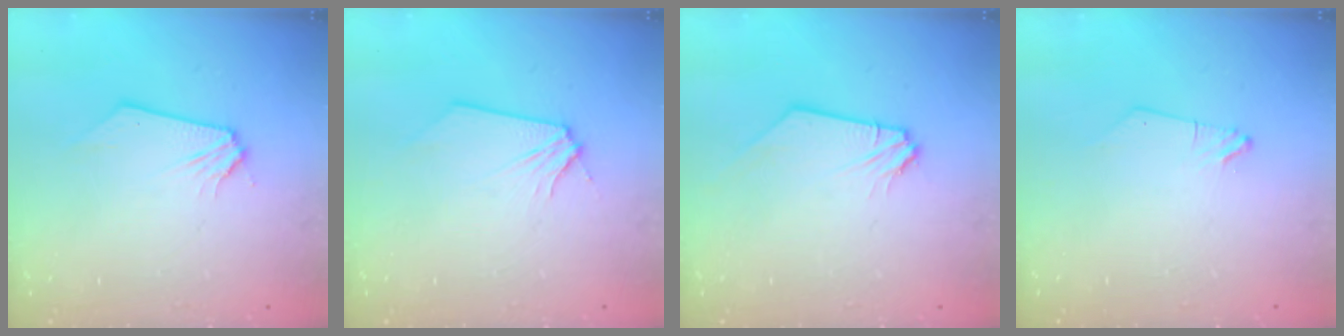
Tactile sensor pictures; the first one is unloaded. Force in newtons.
{"total": 0.0}
{"total": 1.2, "press": 1.2, "slide": 0.2}
{"total": 0.0}